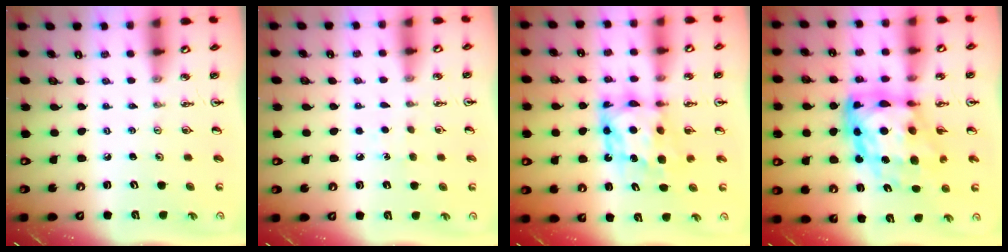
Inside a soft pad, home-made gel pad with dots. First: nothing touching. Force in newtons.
{"total": 4.9, "press": 4.9, "slide": 0.5}
{"total": 8.1, "press": 8.1, "slide": 0.8}
{"total": 15.8, "press": 15.8, "slide": 1.4}